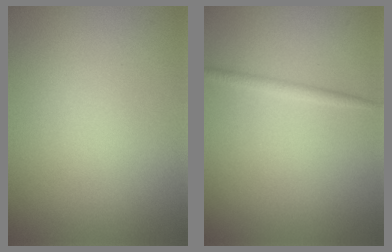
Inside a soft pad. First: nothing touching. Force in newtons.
{"total": 1.1, "press": 1.1, "slide": 0.1}